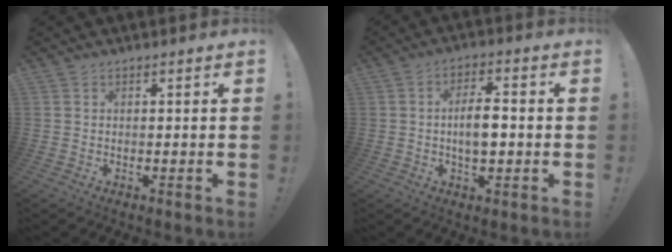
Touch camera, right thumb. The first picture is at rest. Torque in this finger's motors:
{"motor_torque": [0.05, 0.31, 0.54, 0.19, 0.05]}